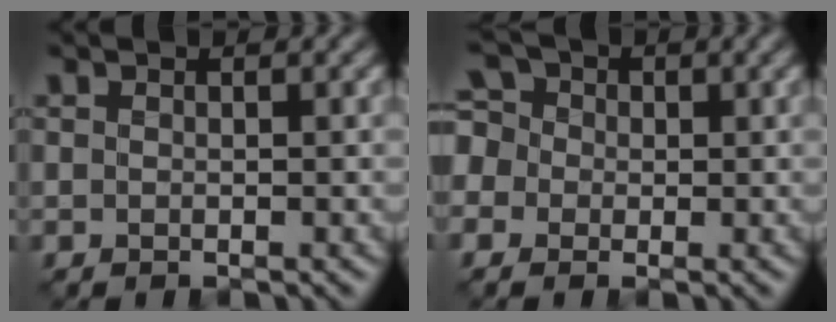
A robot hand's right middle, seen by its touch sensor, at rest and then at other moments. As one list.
[{"total": 5.3, "force": [0.2, 4.7, 2.3], "torque": [-0.052, 0.031, -0.032]}]